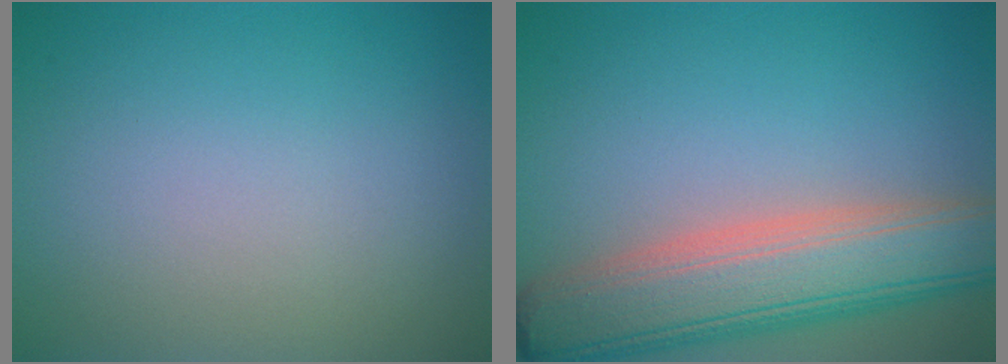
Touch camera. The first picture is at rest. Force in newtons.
{"total": 8.7, "press": 8.7, "slide": 0.6}